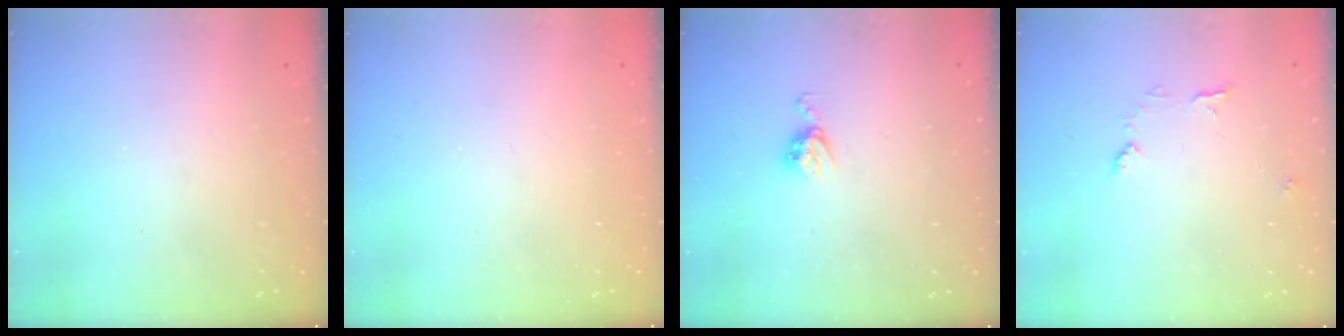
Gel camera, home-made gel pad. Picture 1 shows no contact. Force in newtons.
{"total": 0.0}
{"total": 5.6, "press": 5.6, "slide": 0.5}
{"total": 6.8, "press": 6.8, "slide": 0.4}